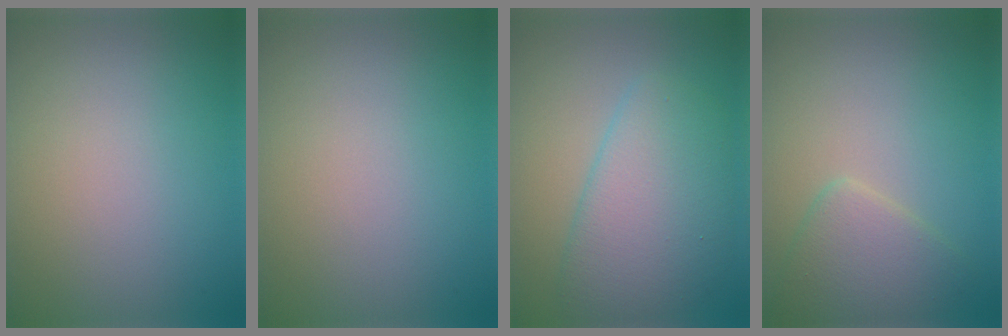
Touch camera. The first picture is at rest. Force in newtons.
{"total": 0.0}
{"total": 6.1, "press": 6.1, "slide": 0.1}
{"total": 3.4, "press": 3.4, "slide": 0.2}